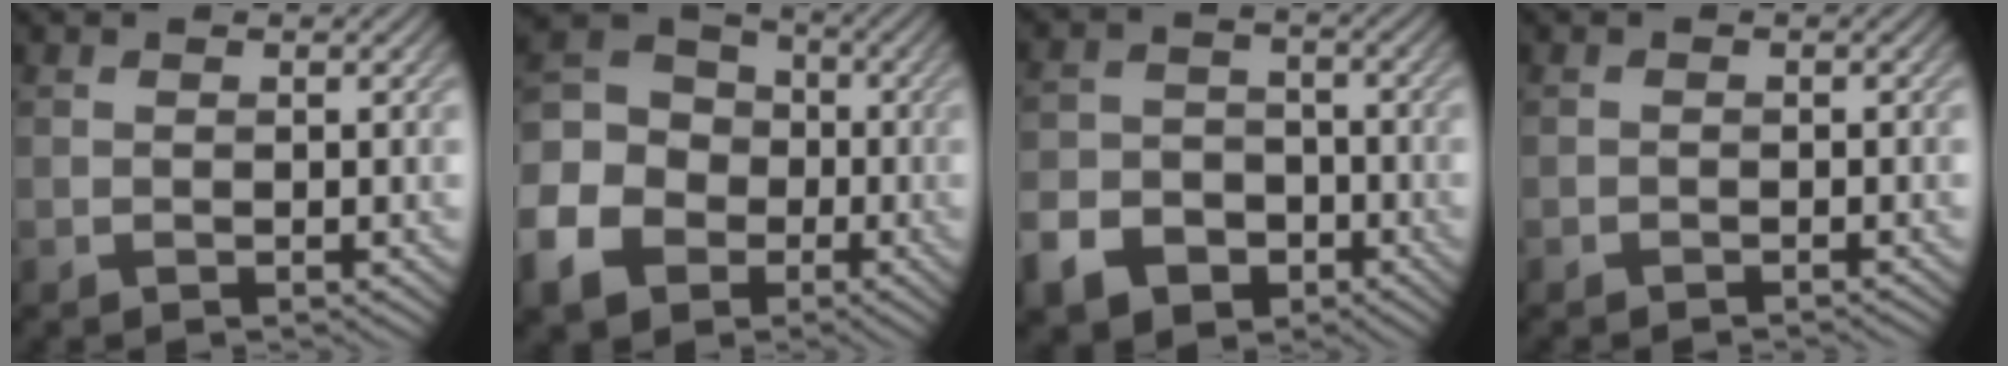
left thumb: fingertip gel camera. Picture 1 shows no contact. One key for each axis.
{"total": 13.2, "fx": -4.5, "fy": 11.0, "fz": 5.9, "tx": -0.206, "ty": -0.044, "tz": -0.095}
{"total": 7.5, "fx": -4.4, "fy": 5.3, "fz": 2.9, "tx": -0.068, "ty": -0.016, "tz": -0.086}
{"total": 0.8, "fx": -0.8, "fy": 0.0, "fz": 0.0, "tx": 0.000, "ty": -0.001, "tz": -0.016}